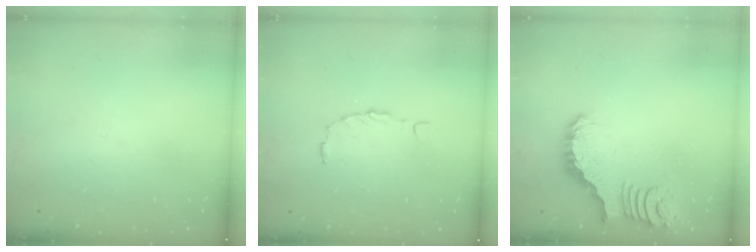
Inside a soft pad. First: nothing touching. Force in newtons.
{"total": 1.9, "press": 1.9, "slide": 0.3}
{"total": 3.4, "press": 3.3, "slide": 0.8}